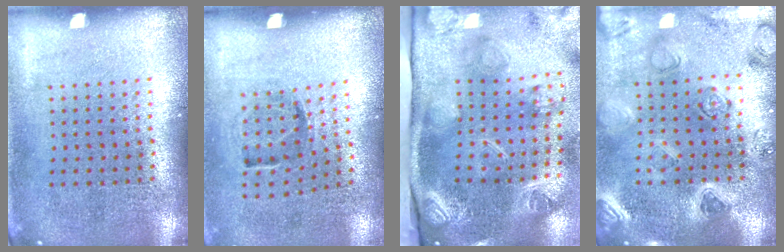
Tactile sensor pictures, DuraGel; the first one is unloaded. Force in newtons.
{"total": 1.1, "press": 0.8, "slide": 0.8}
{"total": 4.6, "press": 3.2, "slide": 3.2}
{"total": 2.2, "press": 2.2, "slide": 0.4}